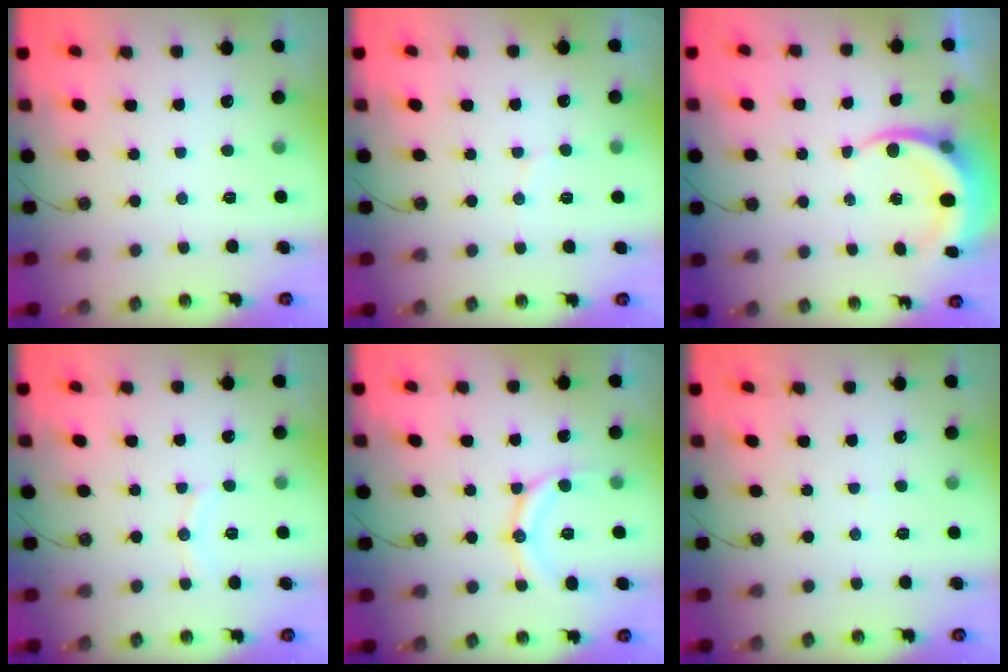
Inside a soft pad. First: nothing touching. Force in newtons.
{"total": 5.0, "press": 4.9, "slide": 0.9}
{"total": 6.3, "press": 6.3, "slide": 0.3}
{"total": 5.5, "press": 5.5, "slide": 0.1}
{"total": 11.8, "press": 11.7, "slide": 0.4}
{"total": 4.5, "press": 4.5, "slide": 0.3}